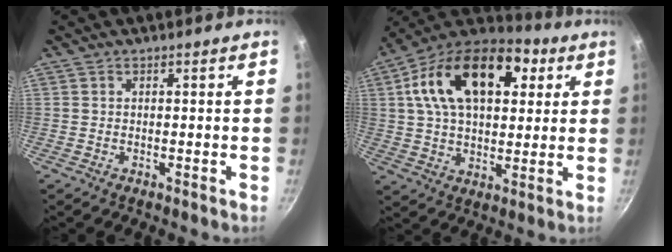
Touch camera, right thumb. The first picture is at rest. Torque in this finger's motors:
{"motor_torque": [0.74, 4.27, 2.04, 0.58, 0.21]}